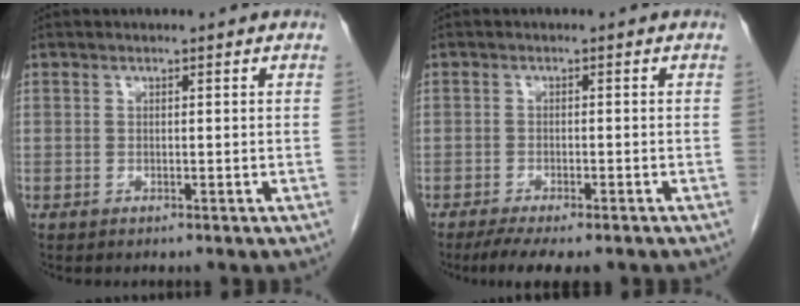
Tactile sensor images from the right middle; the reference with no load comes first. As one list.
[{"total": 6.8, "force": [-5.3, 1.8, 3.9], "torque": [-0.055, -0.011, -0.083]}]